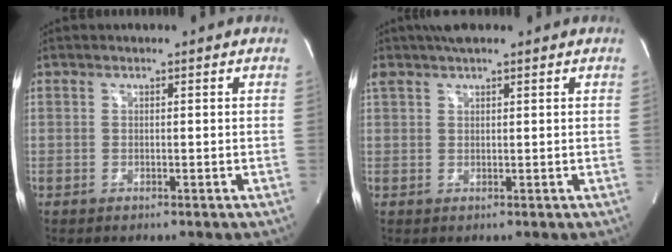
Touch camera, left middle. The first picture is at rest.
{"total": 4.8, "force": [3.8, 1.0, 2.7], "torque": [-0.059, 0.031, 0.071]}